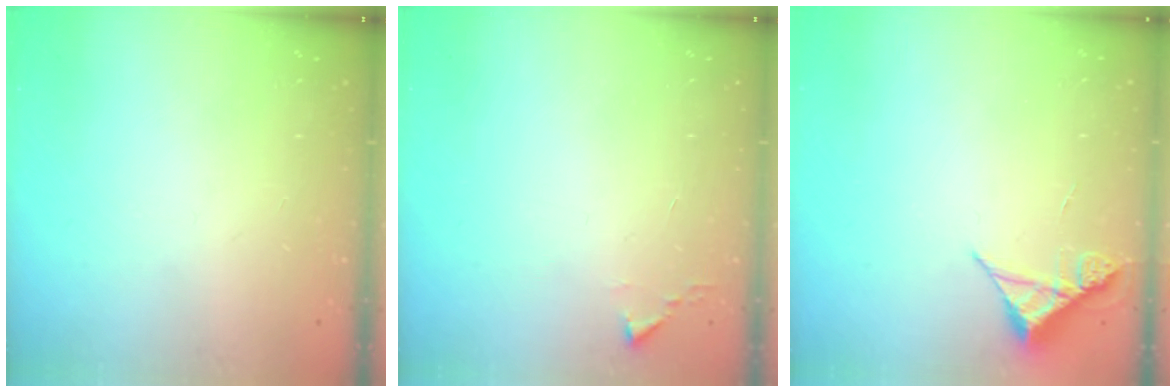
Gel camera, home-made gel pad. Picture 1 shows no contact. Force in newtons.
{"total": 2.4, "press": 2.4, "slide": 0.3}
{"total": 4.9, "press": 4.9, "slide": 0.4}